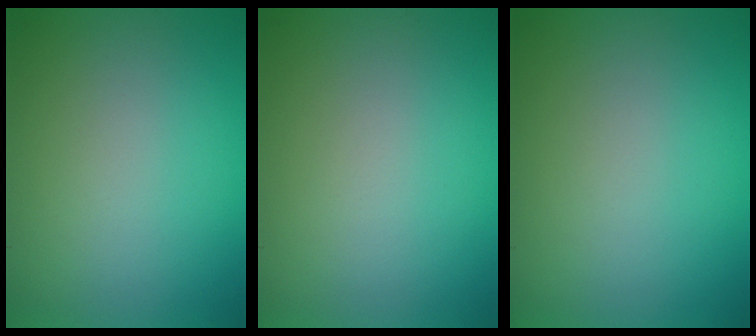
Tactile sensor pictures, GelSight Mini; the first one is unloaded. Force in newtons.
{"total": 0.0}
{"total": 0.0}